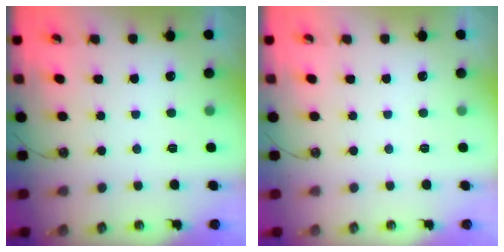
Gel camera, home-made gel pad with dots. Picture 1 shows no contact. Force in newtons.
{"total": 0.0}